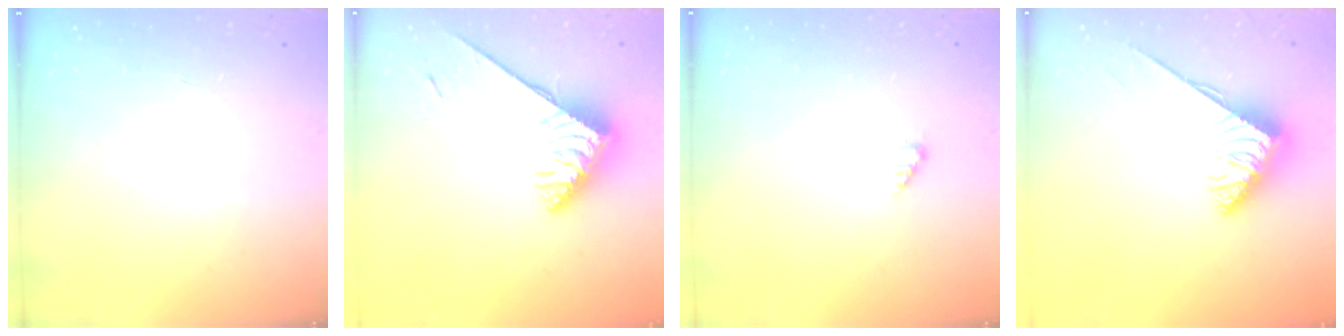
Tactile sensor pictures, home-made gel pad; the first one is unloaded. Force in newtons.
{"total": 4.9, "press": 4.9, "slide": 0.8}
{"total": 1.3, "press": 1.3, "slide": 0.2}
{"total": 3.8, "press": 3.7, "slide": 0.6}